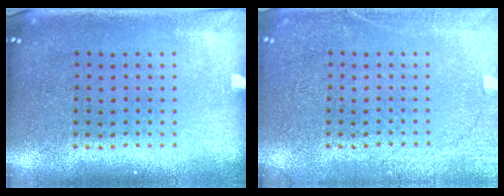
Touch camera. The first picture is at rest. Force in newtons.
{"total": 3.5, "press": 3.4, "slide": 0.5}